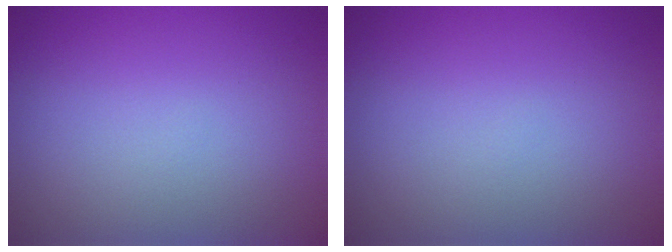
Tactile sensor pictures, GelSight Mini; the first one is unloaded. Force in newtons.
{"total": 0.0}